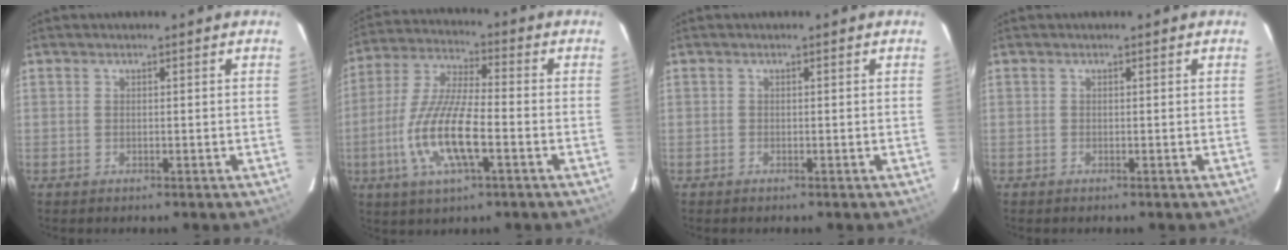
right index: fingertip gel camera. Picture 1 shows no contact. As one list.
[{"total": 14.3, "force": [-4.5, 3.7, 13.1], "torque": [-0.275, -0.011, -0.086]}, {"total": 0.0}, {"total": 0.0}]